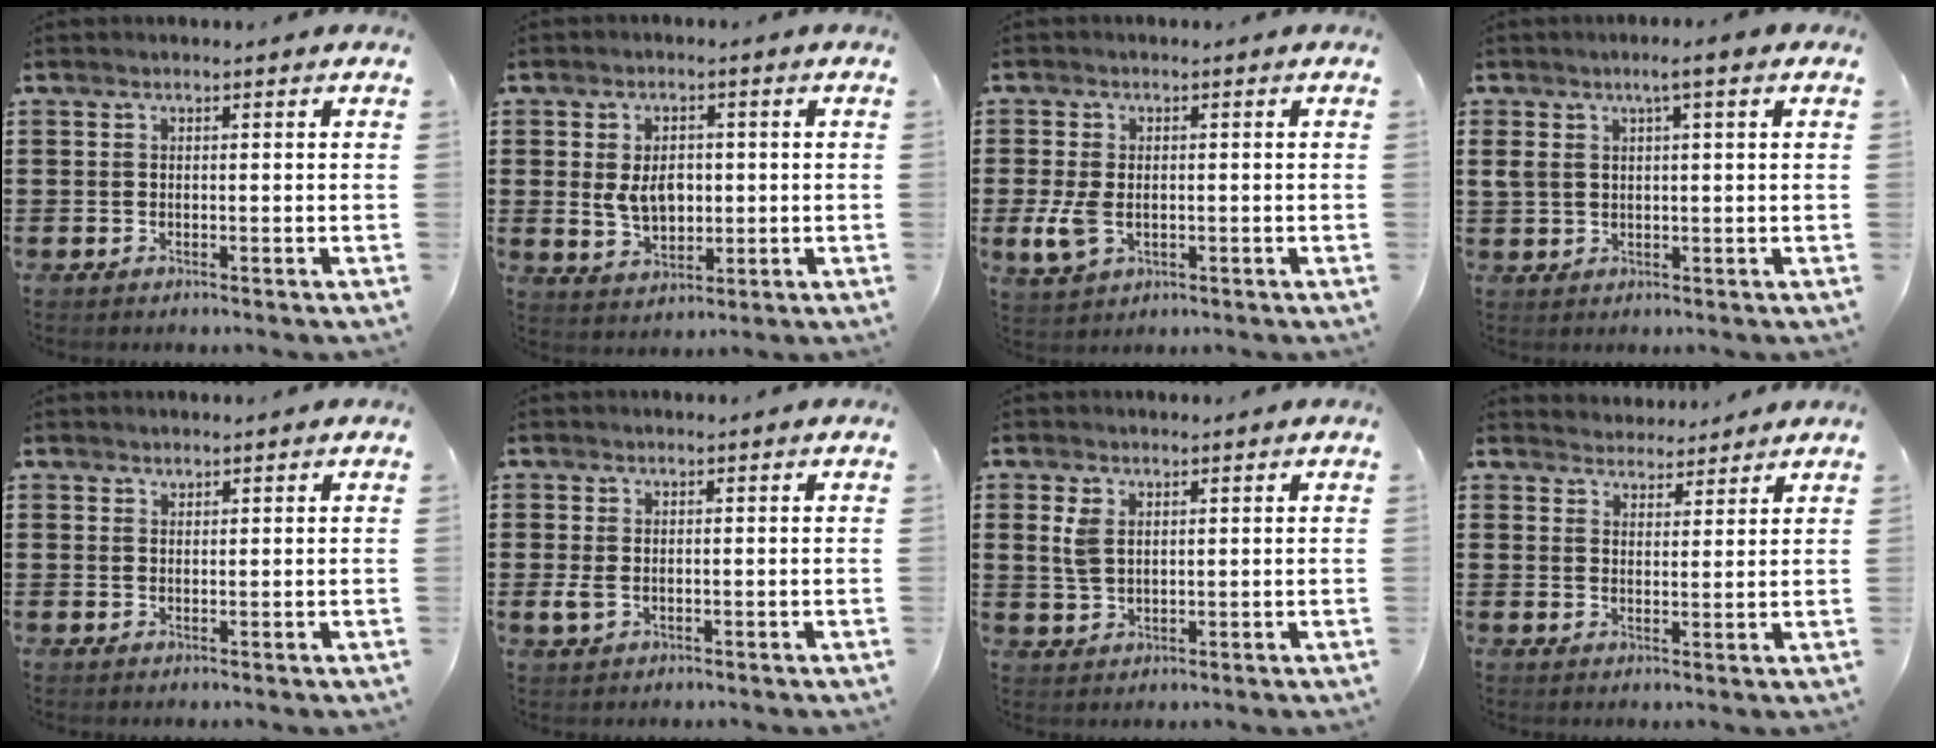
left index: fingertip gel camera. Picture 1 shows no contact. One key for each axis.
{"total": 5.4, "fx": 0.2, "fy": 3.5, "fz": 4.1, "tx": -0.075, "ty": 0.002, "tz": -0.003}
{"total": 4.6, "fx": -0.7, "fy": 2.8, "fz": 3.5, "tx": -0.091, "ty": -0.005, "tz": -0.018}
{"total": 3.3, "fx": 1.2, "fy": 0.8, "fz": 3.0, "tx": -0.061, "ty": 0.003, "tz": 0.019}
{"total": 0.9, "fx": 0.9, "fy": 0.2, "fz": 0.0, "tx": -0.002, "ty": 0.000, "tz": 0.018}
{"total": 1.7, "fx": -0.2, "fy": 1.0, "fz": 1.3, "tx": -0.037, "ty": -0.002, "tz": -0.006}
{"total": 3.4, "fx": 1.3, "fy": 2.2, "fz": 2.2, "tx": -0.059, "ty": 0.007, "tz": 0.020}
{"total": 3.2, "fx": 3.1, "fy": 0.7, "fz": -0.4, "tx": -0.004, "ty": -0.008, "tz": 0.058}